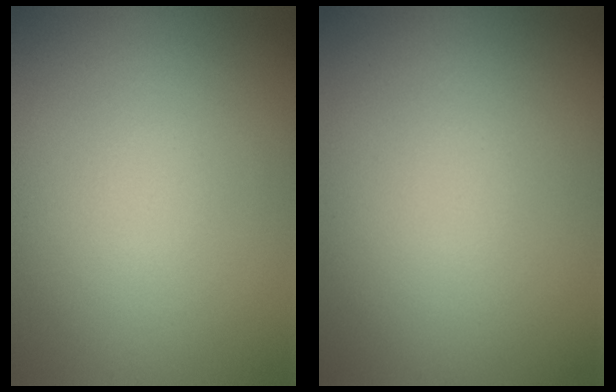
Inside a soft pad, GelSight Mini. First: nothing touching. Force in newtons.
{"total": 0.0}